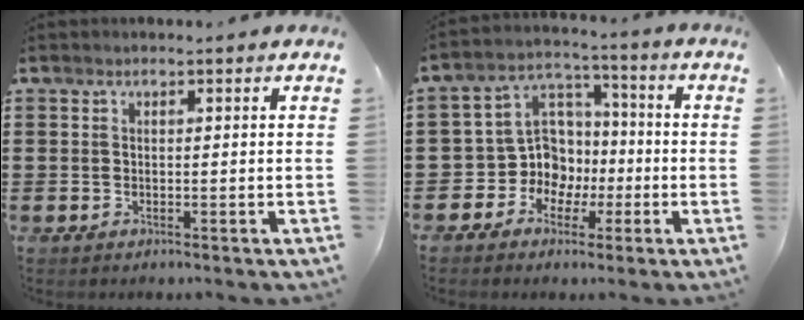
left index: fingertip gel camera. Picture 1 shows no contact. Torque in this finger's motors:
{"motor_torque": [0.04, 0.22, 0.06, 0.02]}